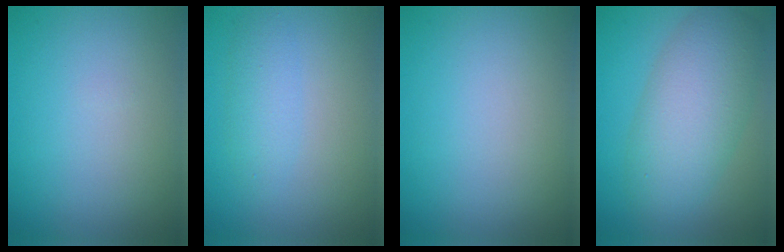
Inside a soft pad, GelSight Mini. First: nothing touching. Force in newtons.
{"total": 2.1, "press": 2.0, "slide": 0.2}
{"total": 0.0}
{"total": 7.3, "press": 7.3, "slide": 0.1}